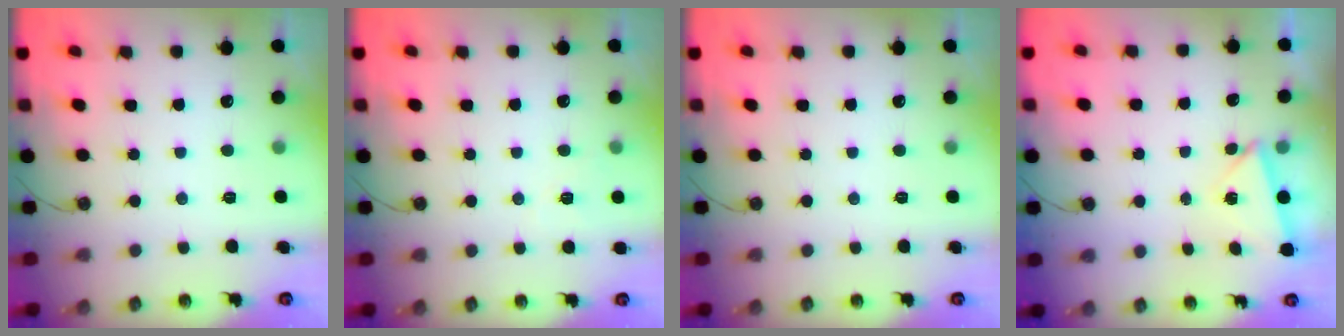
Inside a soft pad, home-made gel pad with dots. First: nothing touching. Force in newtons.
{"total": 4.6, "press": 4.5, "slide": 0.6}
{"total": 0.0}
{"total": 2.5, "press": 1.9, "slide": 1.6}